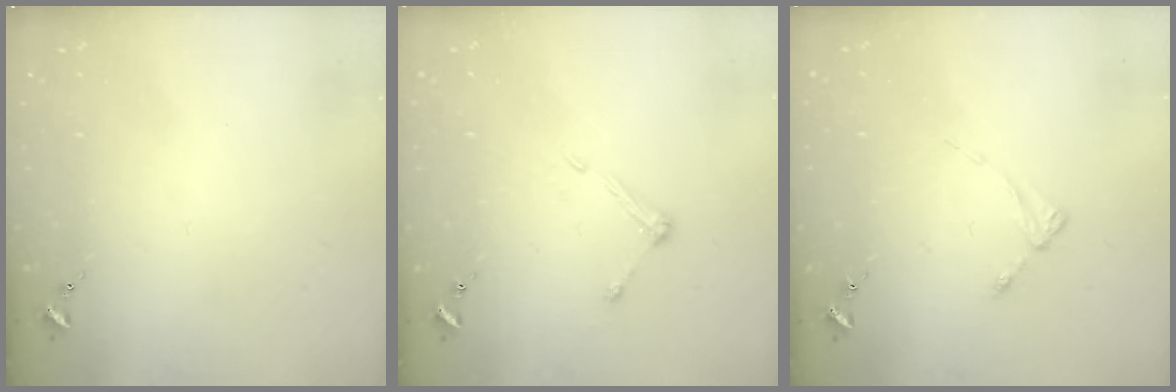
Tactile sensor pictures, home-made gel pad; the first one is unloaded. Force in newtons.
{"total": 5.6, "press": 5.5, "slide": 0.7}
{"total": 2.5, "press": 2.5, "slide": 0.3}